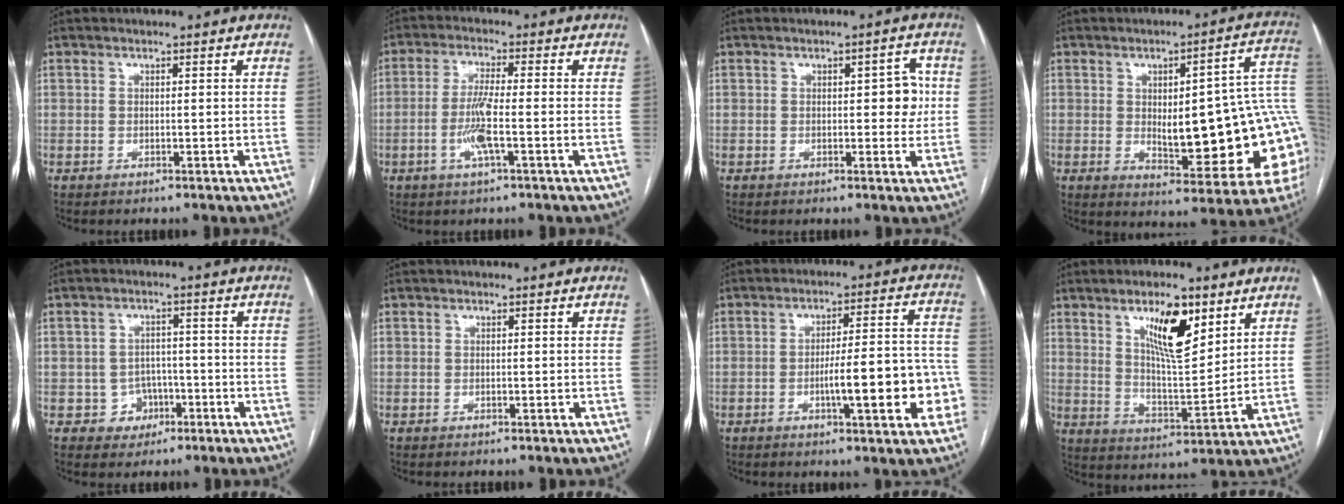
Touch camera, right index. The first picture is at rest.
{"total": 5.9, "force": [-1.7, 0.1, 5.6], "torque": [-0.115, -0.004, -0.034]}
{"total": 4.3, "force": [0.4, 1.9, 3.8], "torque": [-0.039, 0.014, 0.006]}
{"total": 21.2, "force": [-0.5, 5.4, 20.5], "torque": [-0.191, 0.023, 0.011]}
{"total": 4.2, "force": [-1.6, 3.8, 0.4], "torque": [0.009, 0.015, -0.017]}
{"total": 0.0}
{"total": 12.6, "force": [-3.6, 2.3, 11.9], "torque": [-0.156, 0.025, -0.046]}
{"total": 10.6, "force": [5.8, 2.8, 8.5], "torque": [-0.149, -0.004, 0.106]}